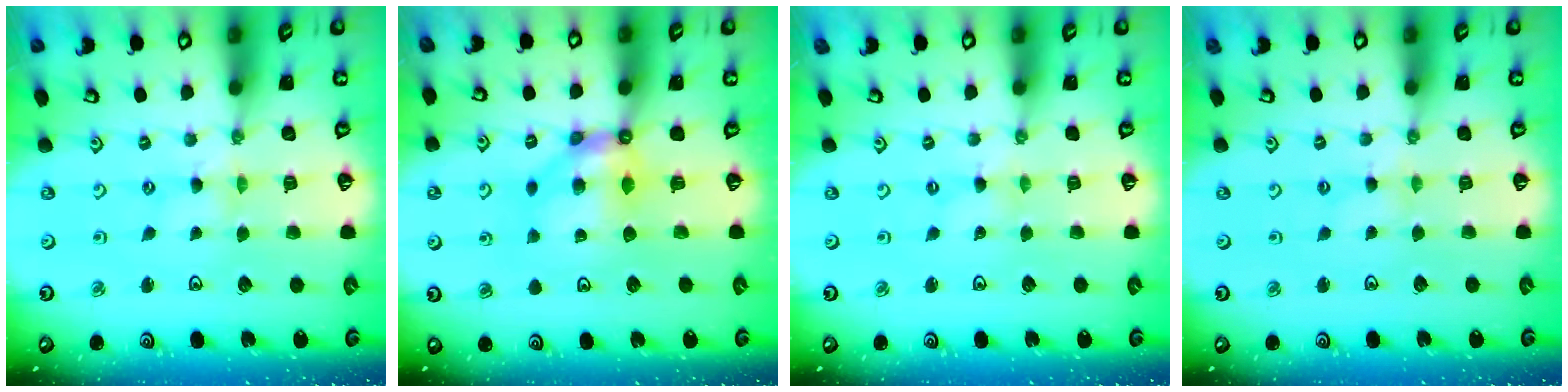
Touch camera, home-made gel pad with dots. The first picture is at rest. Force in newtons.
{"total": 7.3, "press": 7.2, "slide": 0.6}
{"total": 0.0}
{"total": 2.3, "press": 2.3, "slide": 0.3}